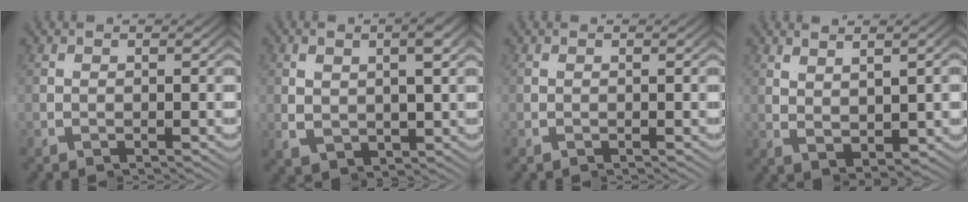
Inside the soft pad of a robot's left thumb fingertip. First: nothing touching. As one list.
[{"total": 2.1, "force": [-0.2, 0.4, 2.1], "torque": [-0.029, 0.000, -0.001]}, {"total": 0.0}, {"total": 2.1, "force": [1.3, -1.5, 0.6], "torque": [-0.003, 0.021, 0.014]}]